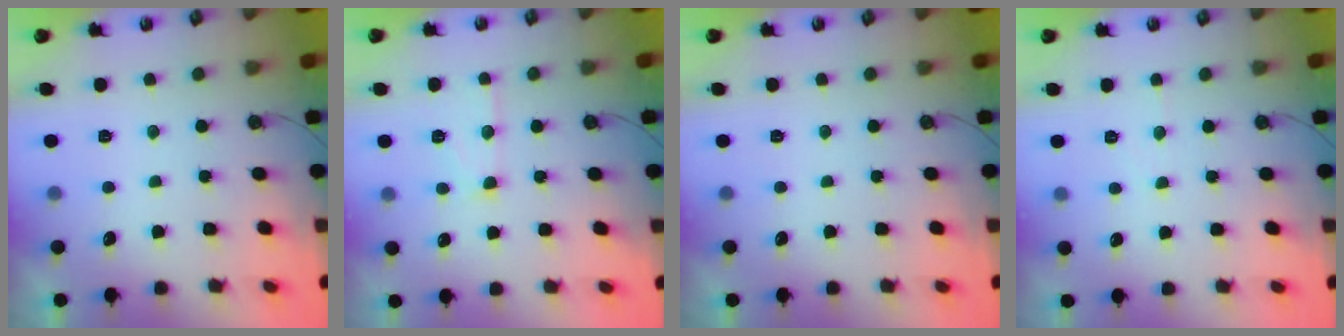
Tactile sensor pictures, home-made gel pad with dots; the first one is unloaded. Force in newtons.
{"total": 8.7, "press": 8.7, "slide": 0.2}
{"total": 0.0}
{"total": 3.0, "press": 3.0, "slide": 0.6}